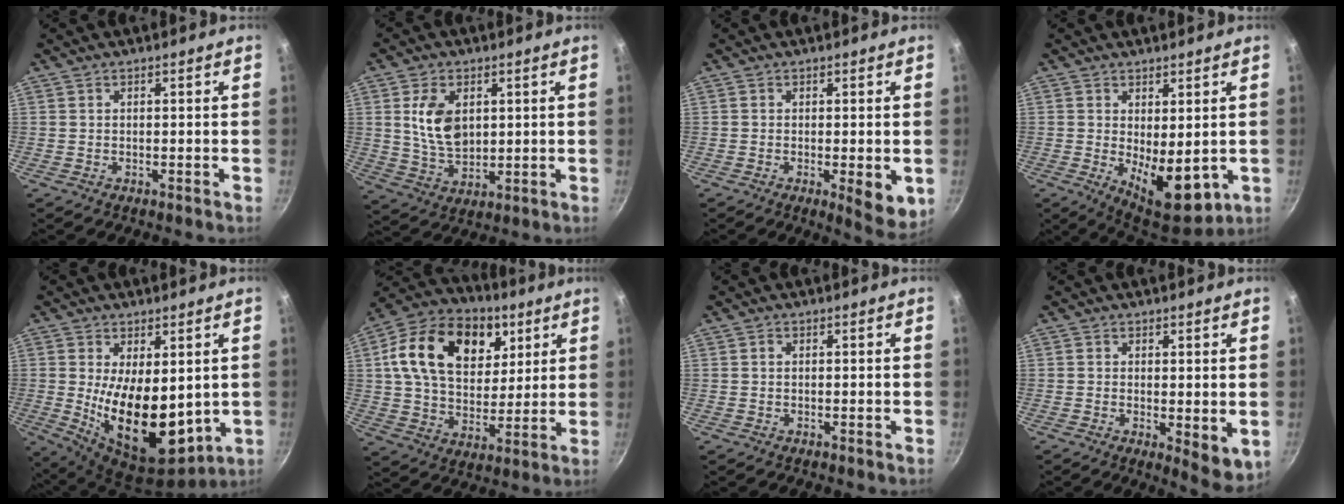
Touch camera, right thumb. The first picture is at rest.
{"total": 9.9, "force": [2.4, 6.3, 7.2], "torque": [-0.120, -0.020, 0.052]}
{"total": 6.3, "force": [-1.3, 2.1, 5.8], "torque": [-0.068, -0.008, -0.012]}
{"total": 10.6, "force": [-0.4, 5.1, 9.3], "torque": [-0.112, -0.026, 0.010]}
{"total": 16.4, "force": [0.7, 8.6, 14.0], "torque": [-0.215, -0.042, 0.033]}
{"total": 22.6, "force": [8.0, 15.5, 14.5], "torque": [-0.227, -0.008, 0.125]}
{"total": 0.7, "force": [0.2, 0.6, 0.5], "torque": [-0.008, 0.003, 0.003]}
{"total": 6.1, "force": [-0.1, 2.6, 5.5], "torque": [-0.074, -0.020, 0.001]}